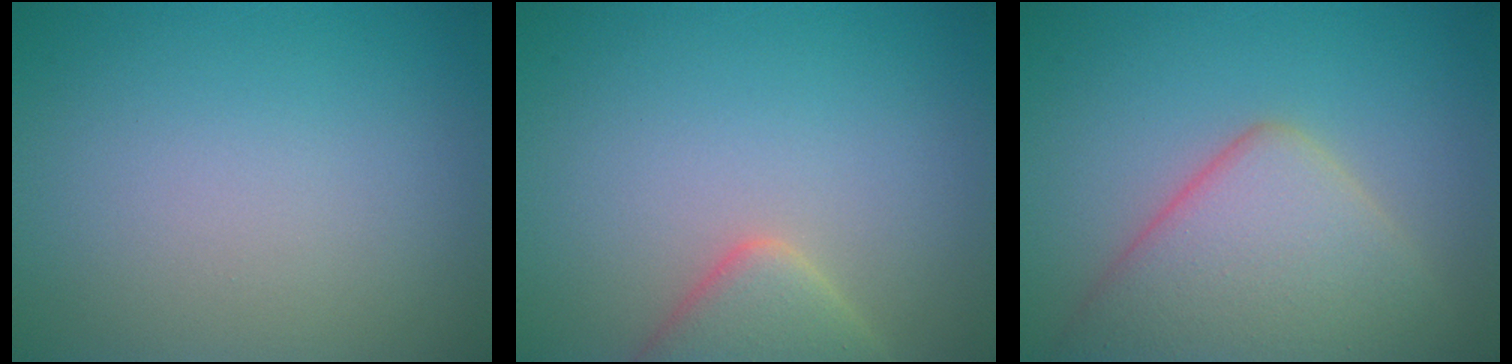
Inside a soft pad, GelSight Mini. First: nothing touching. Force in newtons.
{"total": 3.8, "press": 3.7, "slide": 0.3}
{"total": 6.9, "press": 6.9, "slide": 0.5}